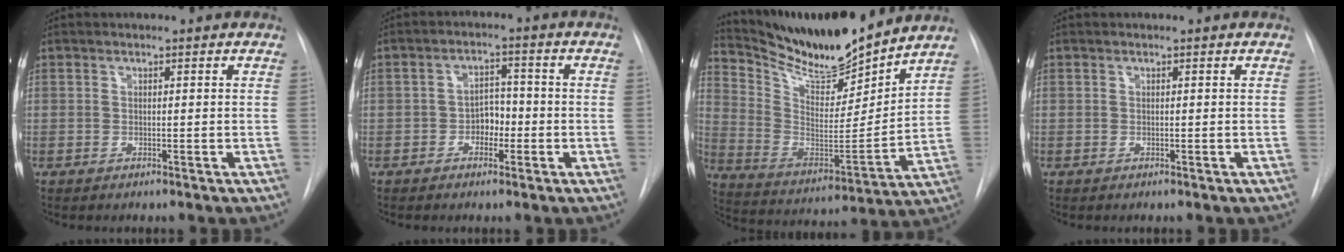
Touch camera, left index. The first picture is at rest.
{"total": 3.7, "force": [-1.4, 2.5, 2.3], "torque": [-0.032, 0.009, -0.028]}
{"total": 17.4, "force": [16.0, 2.1, 6.5], "torque": [-0.130, -0.026, 0.282]}
{"total": 0.0}